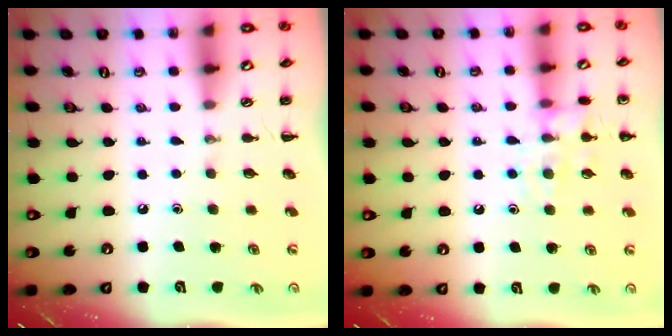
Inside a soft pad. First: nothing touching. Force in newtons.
{"total": 10.6, "press": 10.6, "slide": 0.4}